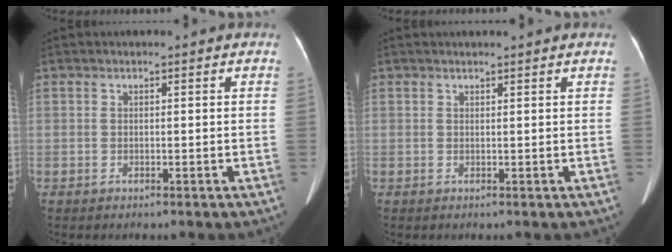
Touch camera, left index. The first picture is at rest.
{"total": 1.8, "force": [1.6, 0.1, 0.7], "torque": [-0.009, 0.018, 0.024]}